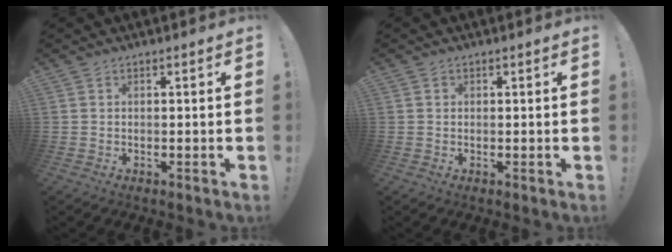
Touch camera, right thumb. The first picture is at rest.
{"total": 0.7, "force": [0.1, 0.7, 0.2], "torque": [0.004, 0.000, 0.000]}